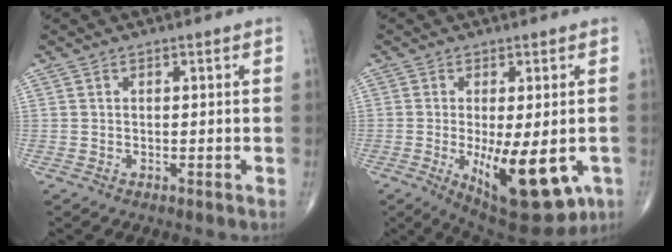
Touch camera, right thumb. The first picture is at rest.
{"total": 15.4, "force": [-4.2, 5.9, 13.5], "torque": [-0.184, -0.021, -0.043]}